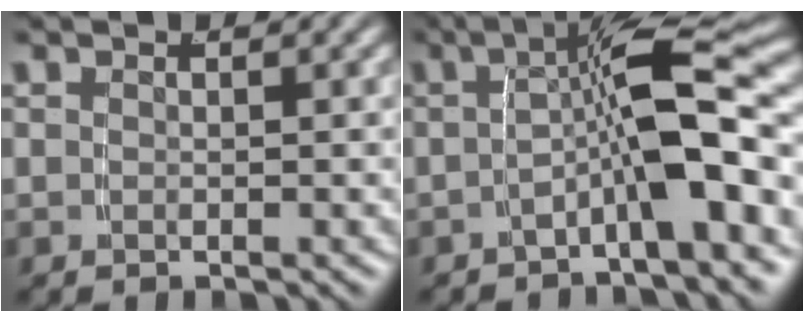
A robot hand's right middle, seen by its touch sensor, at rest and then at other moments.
{"total": 6.6, "force": [-1.4, 1.0, 6.4], "torque": [-0.095, 0.016, -0.023]}